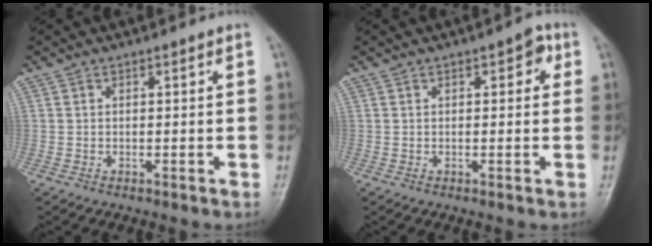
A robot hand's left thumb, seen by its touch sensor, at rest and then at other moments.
{"total": 3.2, "force": [1.1, 1.8, 2.5], "torque": [-0.008, 0.004, 0.006]}